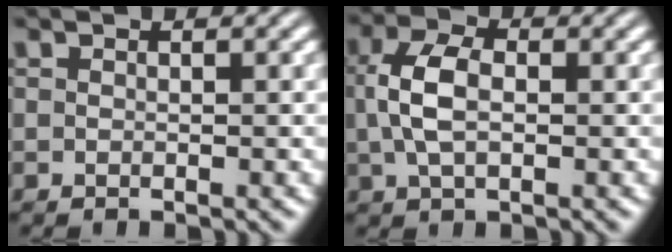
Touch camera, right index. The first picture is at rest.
{"total": 3.4, "force": [0.3, 1.2, 3.1], "torque": [-0.070, -0.002, 0.012]}